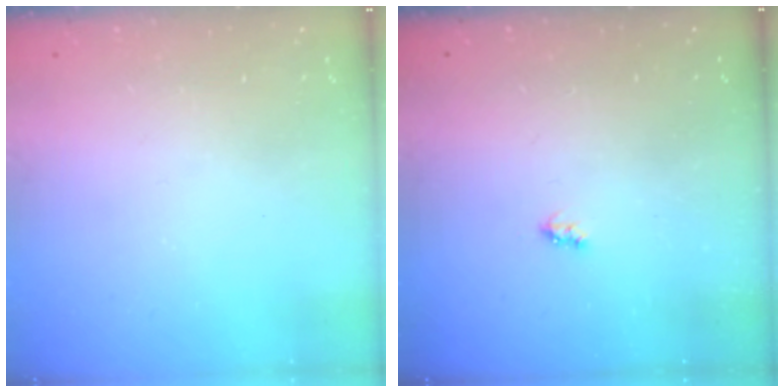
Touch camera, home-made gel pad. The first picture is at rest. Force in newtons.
{"total": 2.6, "press": 2.6, "slide": 0.4}